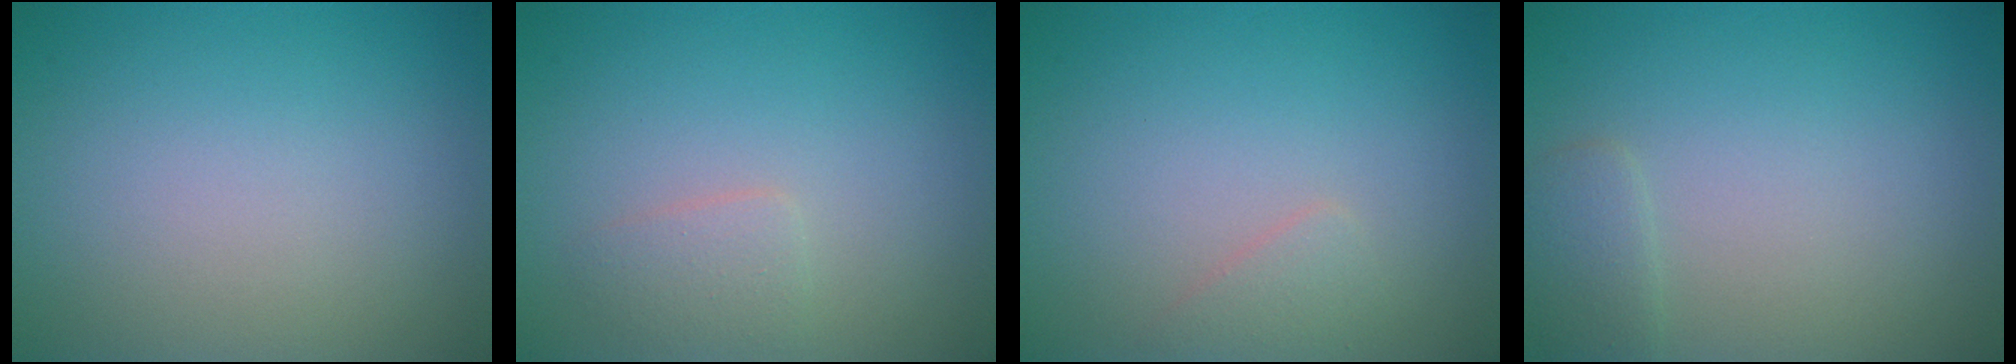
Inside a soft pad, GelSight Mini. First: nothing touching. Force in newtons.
{"total": 1.4, "press": 1.4, "slide": 0.1}
{"total": 1.1, "press": 1.1, "slide": 0.1}
{"total": 1.4, "press": 1.4, "slide": 0.1}